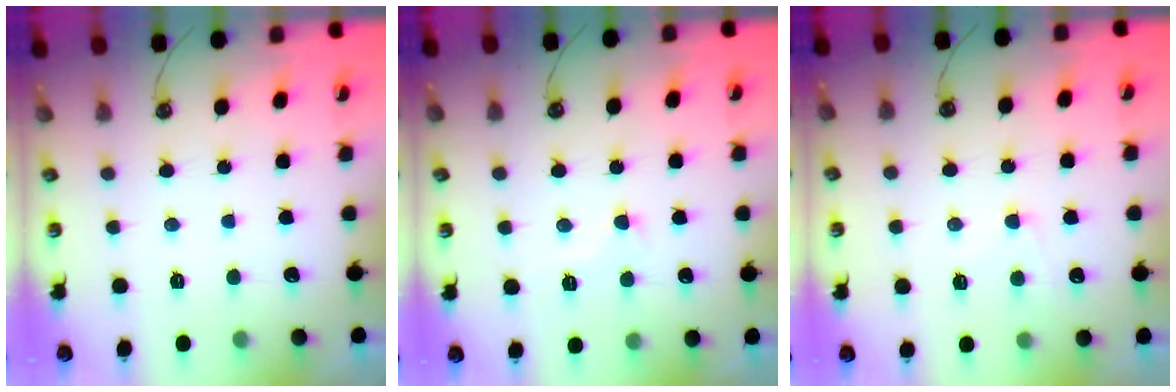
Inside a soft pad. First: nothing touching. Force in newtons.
{"total": 2.6, "press": 2.6, "slide": 0.6}
{"total": 2.6, "press": 2.5, "slide": 0.4}